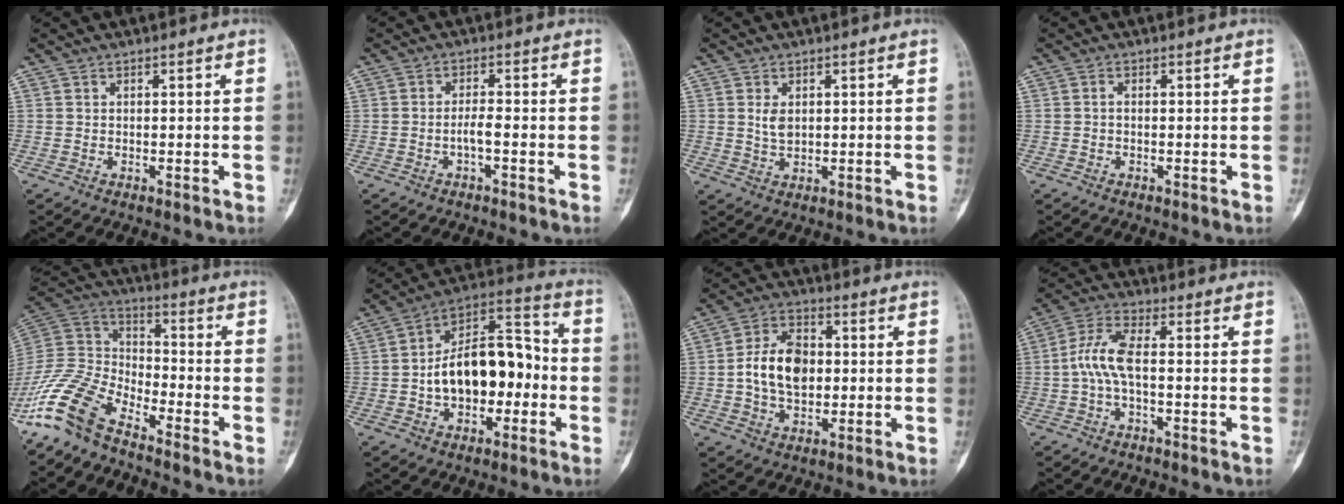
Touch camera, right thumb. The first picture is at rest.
{"total": 2.2, "force": [-1.0, 0.4, 2.0], "torque": [-0.038, 0.008, -0.020]}
{"total": 2.8, "force": [0.7, 1.8, 2.0], "torque": [-0.030, -0.005, 0.015]}
{"total": 0.6, "force": [-0.2, 0.4, 0.5], "torque": [-0.009, 0.001, -0.007]}
{"total": 13.3, "force": [-10.1, 5.5, 6.7], "torque": [-0.134, 0.072, -0.210]}
{"total": 17.8, "force": [-2.4, 10.5, 14.1], "torque": [-0.199, 0.054, -0.044]}
{"total": 11.3, "force": [0.0, 7.6, 8.4], "torque": [-0.133, 0.015, -0.004]}
{"total": 7.0, "force": [-0.8, 2.7, 6.4], "torque": [-0.147, 0.026, -0.021]}